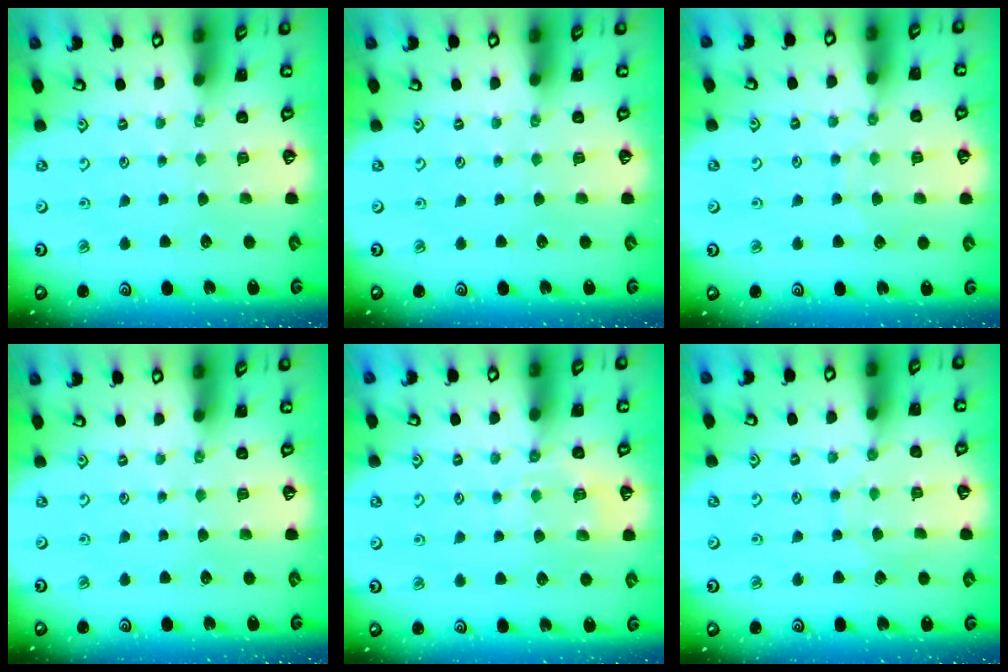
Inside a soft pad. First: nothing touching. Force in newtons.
{"total": 0.0}
{"total": 5.5, "press": 5.5, "slide": 0.5}
{"total": 0.0}
{"total": 6.4, "press": 6.3, "slide": 1.0}
{"total": 6.8, "press": 6.7, "slide": 0.6}